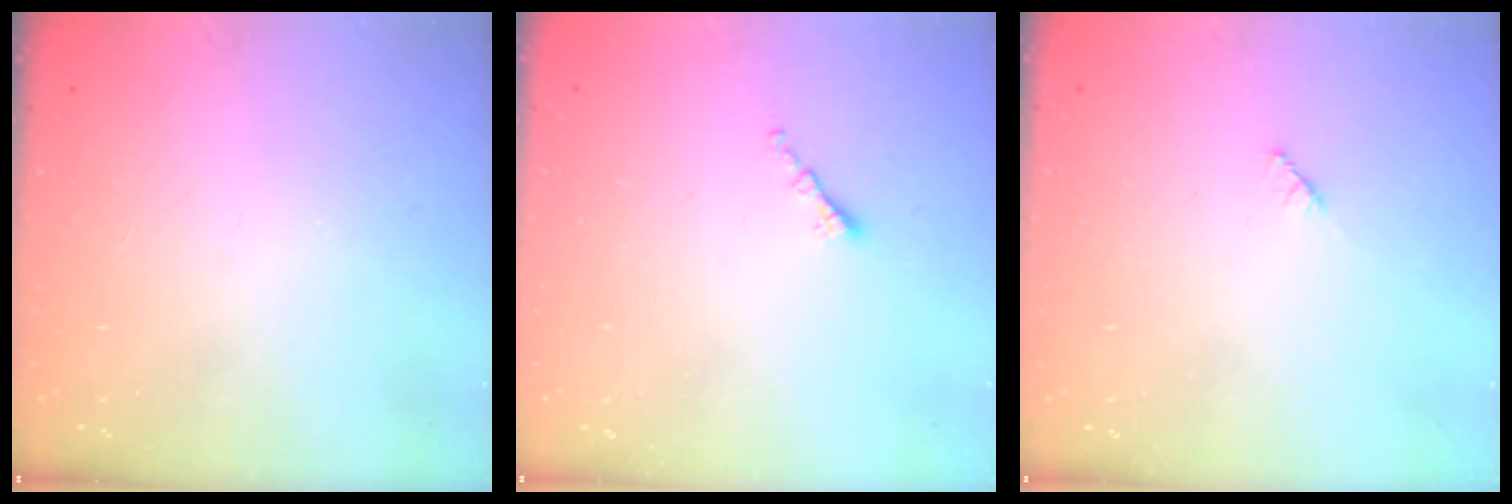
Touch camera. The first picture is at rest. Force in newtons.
{"total": 1.4, "press": 1.2, "slide": 0.6}
{"total": 1.9, "press": 1.9, "slide": 0.3}